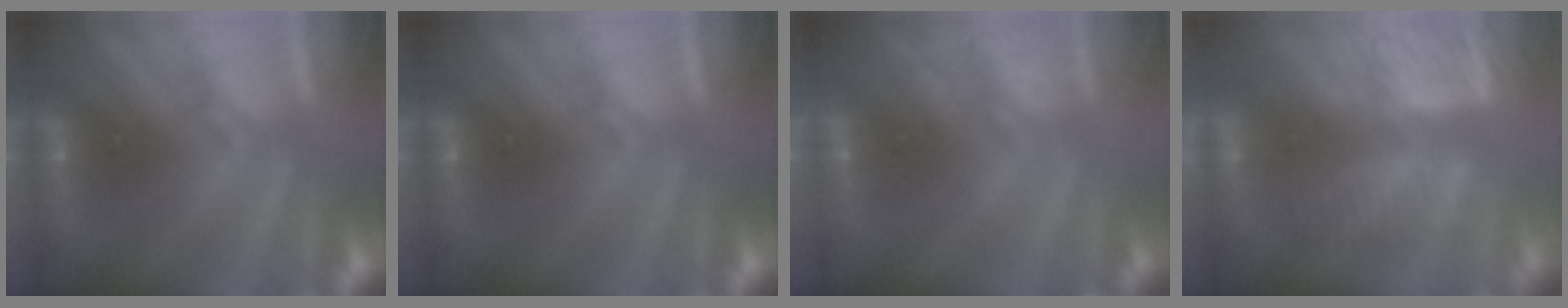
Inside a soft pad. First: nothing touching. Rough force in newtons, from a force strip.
{"total": 0.0}
{"total": 2.1}
{"total": 3.5}